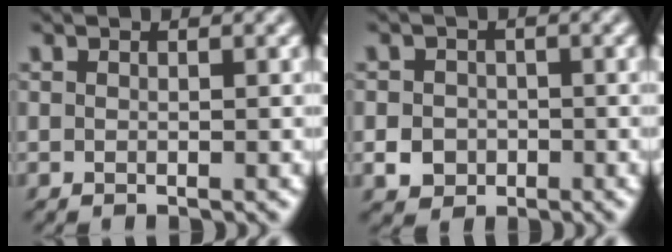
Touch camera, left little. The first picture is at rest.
{"total": 2.8, "force": [-0.7, 2.5, 0.9], "torque": [-0.003, -0.004, -0.020]}